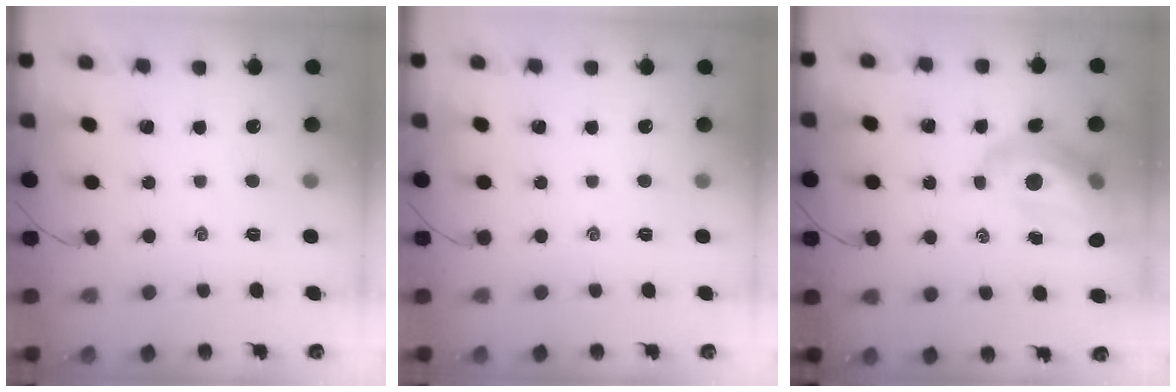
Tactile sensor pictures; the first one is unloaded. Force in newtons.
{"total": 0.0}
{"total": 14.2, "press": 13.7, "slide": 3.6}